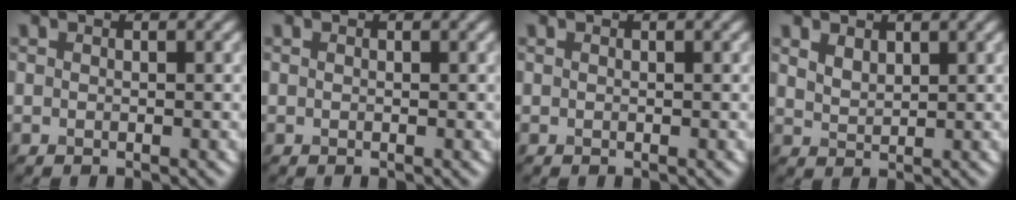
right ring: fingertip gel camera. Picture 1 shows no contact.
{"total": 0.0}
{"total": 0.0}
{"total": 1.8, "force": [1.2, 1.0, 0.9], "torque": [-0.021, -0.002, 0.029]}